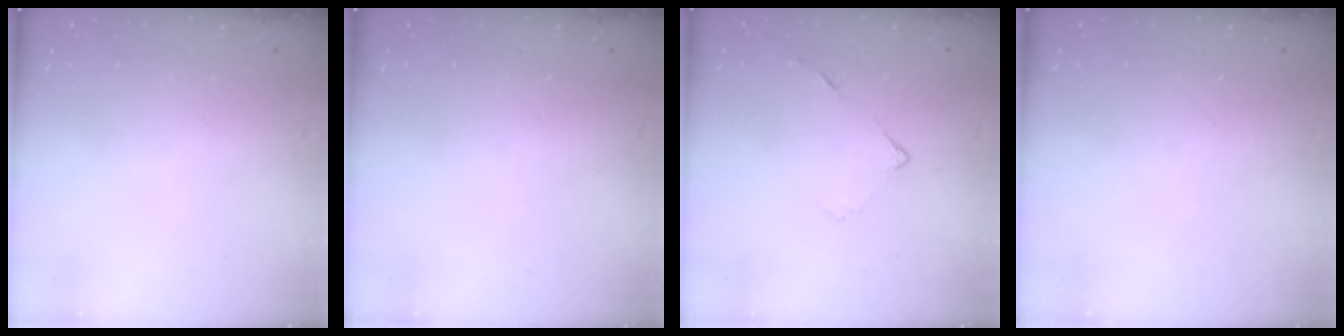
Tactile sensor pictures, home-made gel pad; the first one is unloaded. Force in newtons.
{"total": 0.0}
{"total": 5.0, "press": 5.0, "slide": 0.6}
{"total": 0.0}